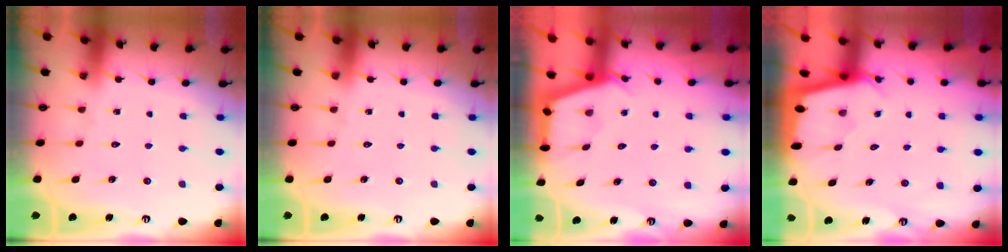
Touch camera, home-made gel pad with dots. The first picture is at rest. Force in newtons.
{"total": 0.0}
{"total": 2.9, "press": 2.9, "slide": 0.3}
{"total": 2.1, "press": 2.1, "slide": 0.2}